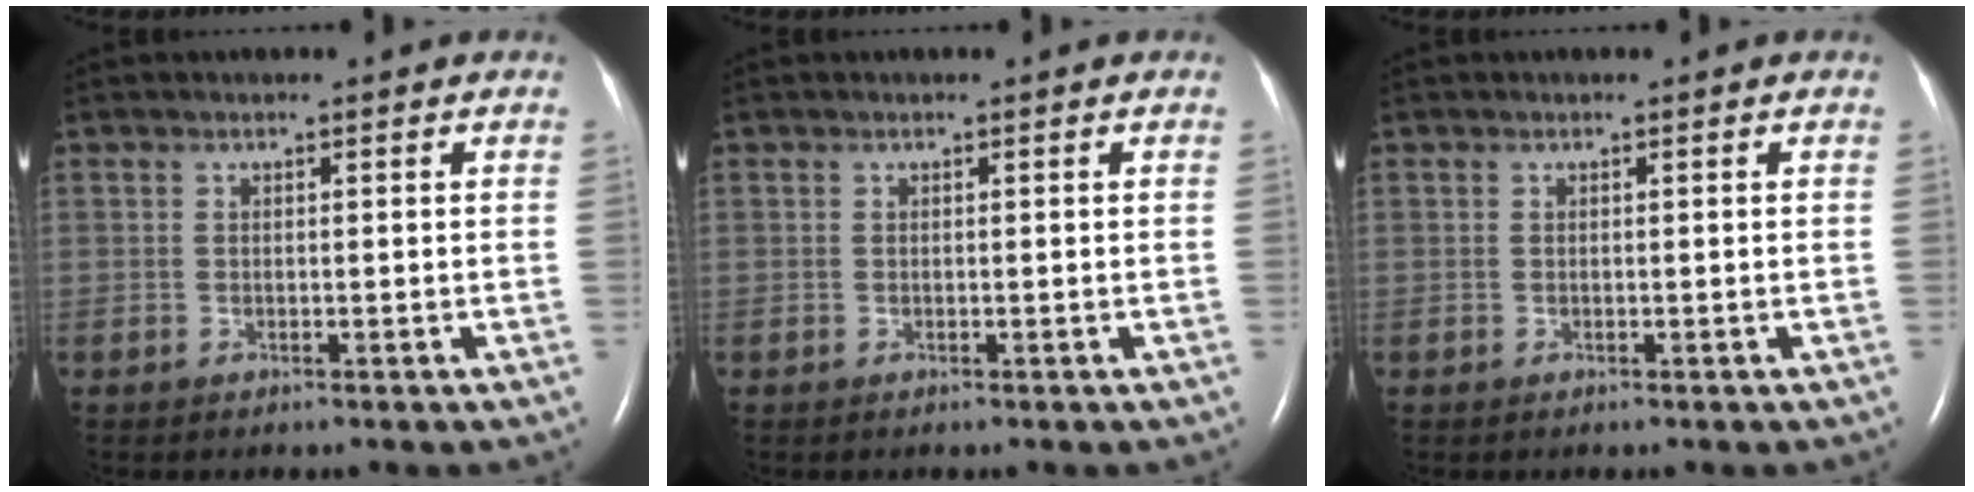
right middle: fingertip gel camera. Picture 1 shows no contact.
{"total": 0.0}
{"total": 0.0}